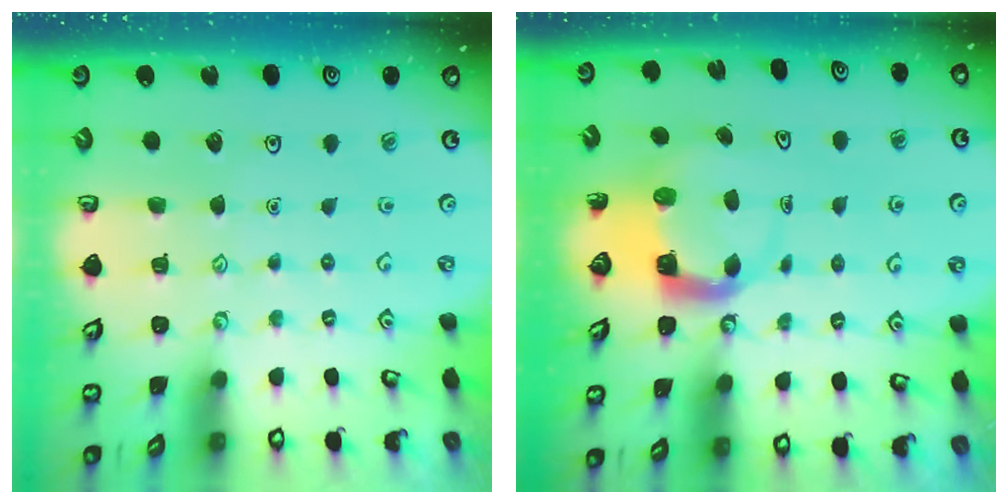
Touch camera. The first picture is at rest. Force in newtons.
{"total": 4.8, "press": 4.8, "slide": 0.4}